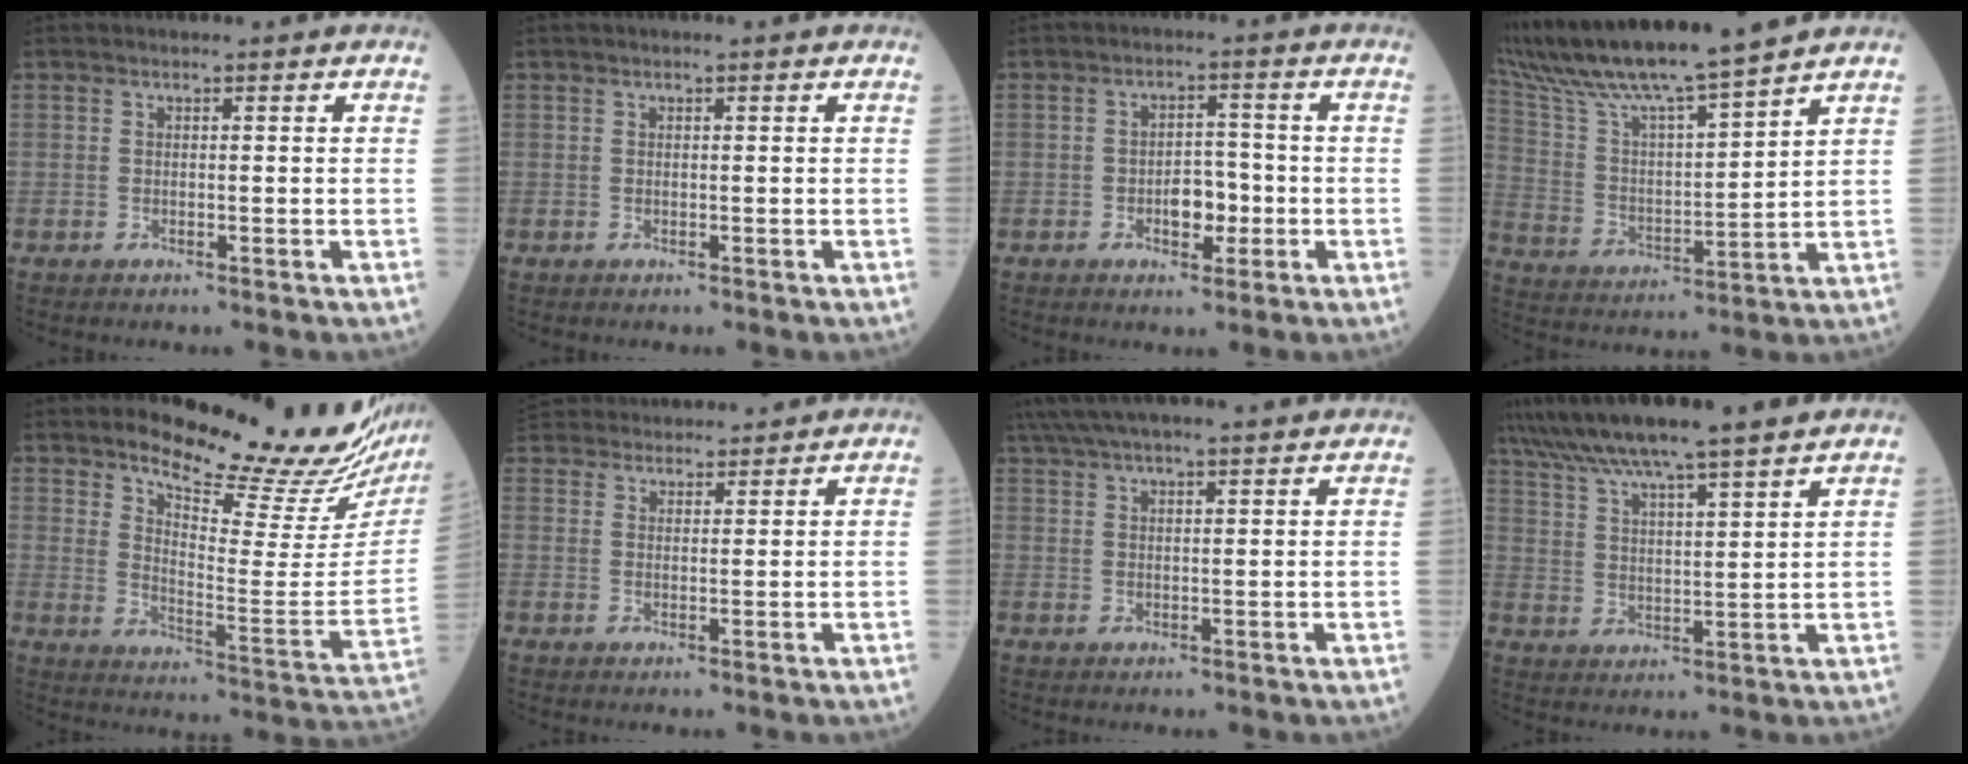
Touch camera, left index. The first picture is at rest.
{"total": 0.8, "force": [0.5, 0.0, 0.6], "torque": [-0.014, 0.010, 0.008]}
{"total": 4.3, "force": [-1.3, 2.4, 3.3], "torque": [-0.049, 0.008, -0.019]}
{"total": 15.8, "force": [14.0, -0.9, 7.2], "torque": [-0.145, 0.006, 0.257]}
{"total": 20.3, "force": [18.3, 1.9, 8.6], "torque": [-0.133, -0.103, 0.234]}
{"total": 14.7, "force": [13.7, 3.7, 3.9], "torque": [-0.083, 0.051, 0.220]}
{"total": 16.3, "force": [14.3, 1.8, 7.5], "torque": [-0.138, 0.049, 0.213]}
{"total": 15.6, "force": [13.5, -0.5, 7.8], "torque": [-0.139, 0.024, 0.210]}